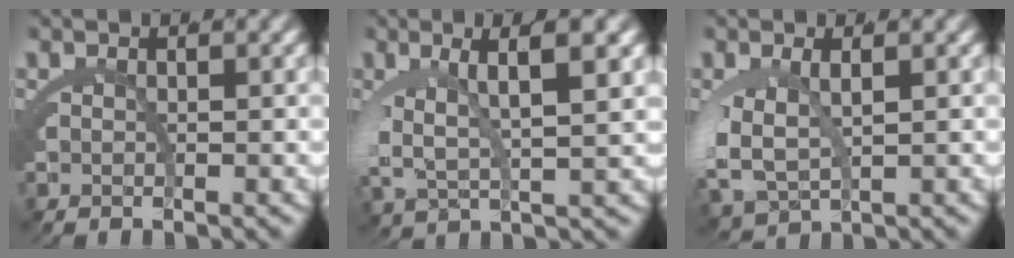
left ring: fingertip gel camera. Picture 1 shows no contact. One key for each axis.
{"total": 5.6, "fx": 1.6, "fy": 2.1, "fz": 4.9, "tx": -0.103, "ty": -0.001, "tz": 0.035}
{"total": 4.7, "fx": 0.1, "fy": 3.3, "fz": 3.4, "tx": -0.100, "ty": -0.024, "tz": 0.021}